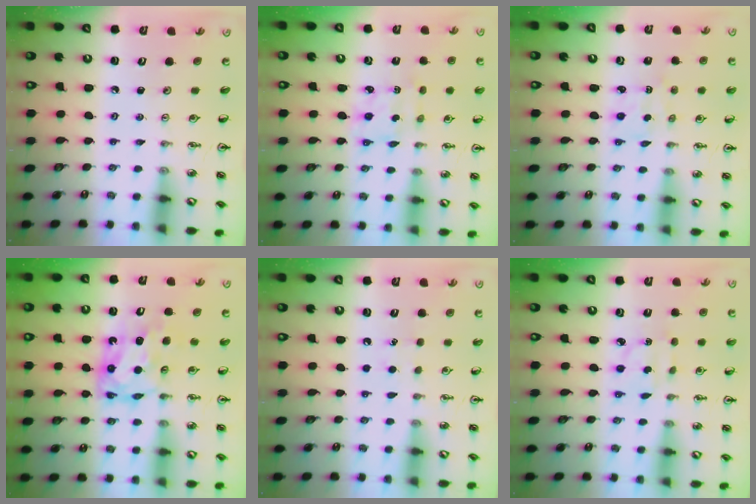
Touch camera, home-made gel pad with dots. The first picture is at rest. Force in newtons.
{"total": 2.3, "press": 2.2, "slide": 0.7}
{"total": 2.1, "press": 2.1, "slide": 0.3}
{"total": 7.4, "press": 7.4, "slide": 0.7}
{"total": 5.3, "press": 5.3, "slide": 0.7}
{"total": 3.0, "press": 2.9, "slide": 0.6}